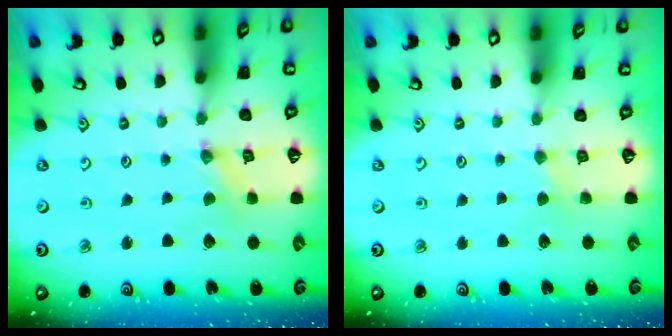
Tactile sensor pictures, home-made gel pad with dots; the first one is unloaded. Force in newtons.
{"total": 2.0, "press": 2.0, "slide": 0.3}